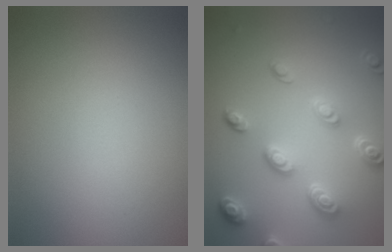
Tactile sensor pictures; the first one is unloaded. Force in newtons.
{"total": 4.9, "press": 3.7, "slide": 3.2}